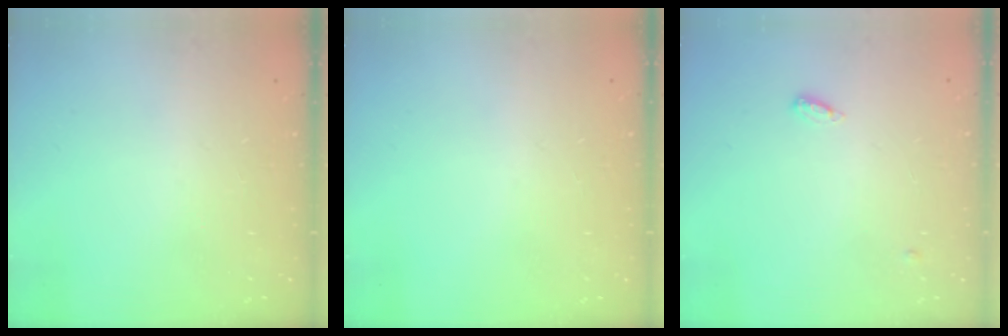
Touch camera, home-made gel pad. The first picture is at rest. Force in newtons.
{"total": 0.0}
{"total": 3.6, "press": 3.5, "slide": 0.7}